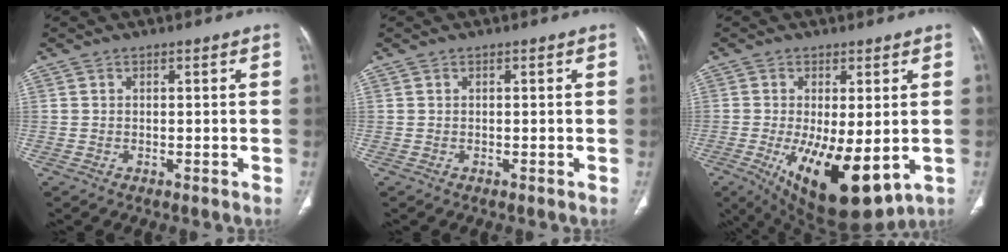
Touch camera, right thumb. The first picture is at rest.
{"total": 0.0}
{"total": 16.6, "force": [-4.0, 6.8, 14.6], "torque": [-0.233, -0.026, -0.038]}